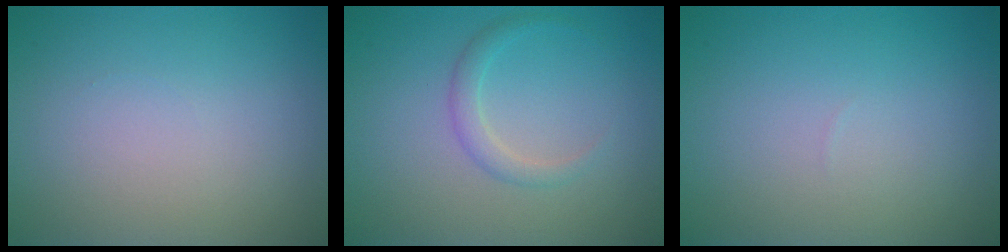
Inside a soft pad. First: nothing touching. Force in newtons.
{"total": 1.6, "press": 1.5, "slide": 0.2}
{"total": 0.0}